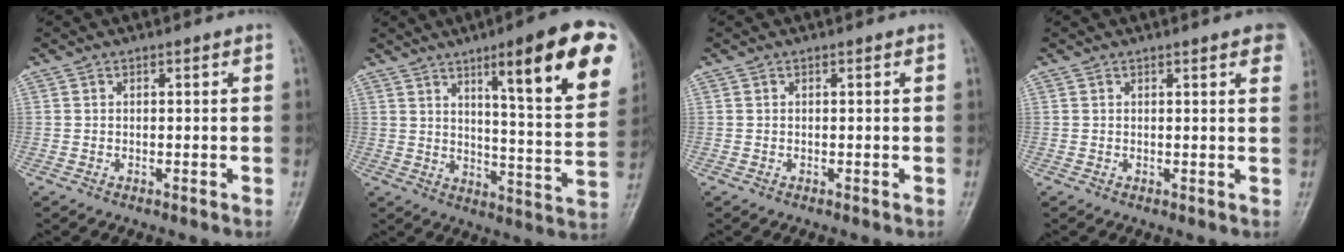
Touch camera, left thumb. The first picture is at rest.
{"total": 20.6, "force": [10.1, 3.7, 17.6], "torque": [-0.204, -0.035, 0.141]}
{"total": 0.0}
{"total": 4.9, "force": [3.1, 1.0, 3.6], "torque": [-0.030, 0.001, 0.028]}